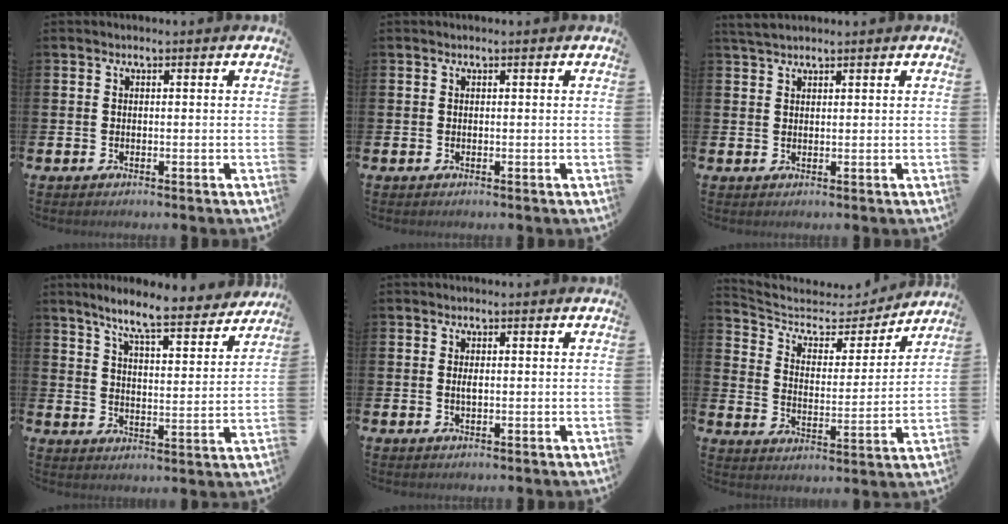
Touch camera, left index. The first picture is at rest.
{"total": 0.0}
{"total": 2.4, "force": [2.1, 0.6, 0.9], "torque": [-0.017, -0.001, 0.039]}
{"total": 8.3, "force": [7.5, 0.8, 3.6], "torque": [-0.078, -0.046, 0.125]}
{"total": 0.9, "force": [0.1, 0.3, 0.8], "torque": [-0.023, 0.004, 0.003]}
{"total": 5.8, "force": [4.8, 2.8, 1.6], "torque": [-0.057, -0.040, 0.073]}